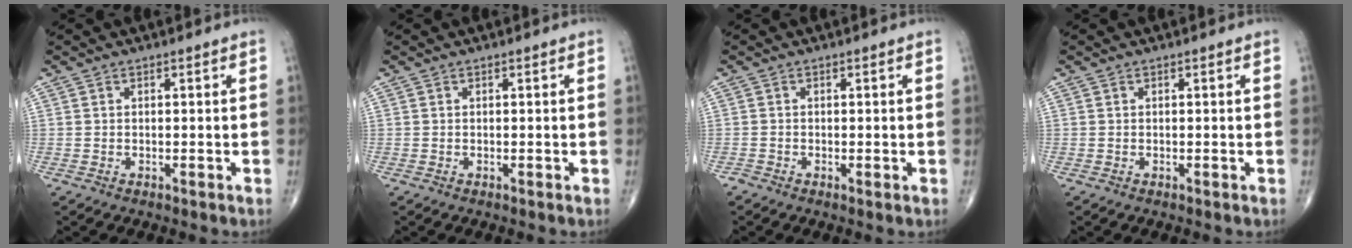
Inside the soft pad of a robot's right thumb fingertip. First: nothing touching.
{"total": 0.0}
{"total": 0.6, "force": [-0.3, 0.3, 0.5], "torque": [-0.009, -0.004, -0.012]}
{"total": 0.0}